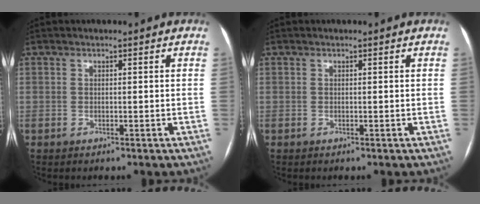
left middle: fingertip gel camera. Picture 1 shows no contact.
{"total": 0.0}